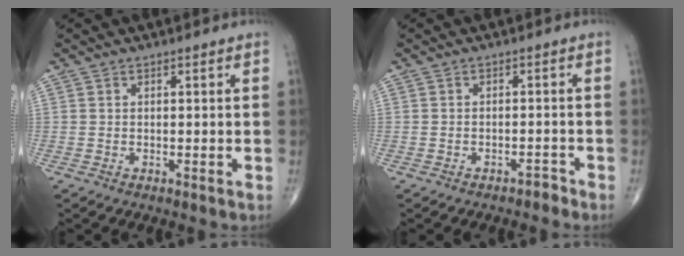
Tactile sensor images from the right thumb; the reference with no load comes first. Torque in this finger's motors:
{"motor_torque": [0.41, 0.35, -0.14, -0.07, -0.02]}